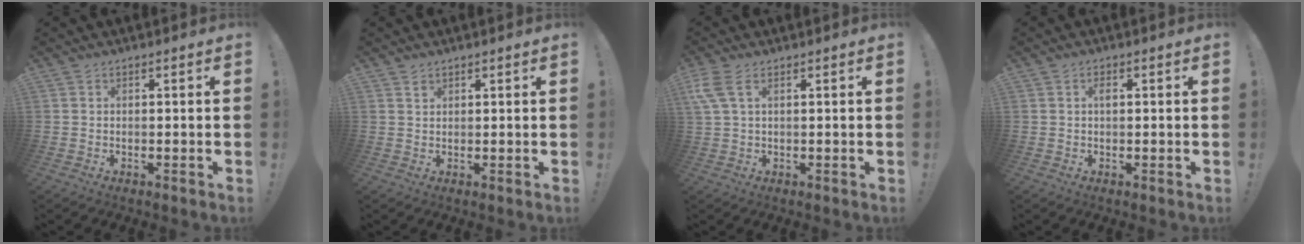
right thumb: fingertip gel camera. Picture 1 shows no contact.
{"total": 1.3, "force": [1.1, 0.6, 0.5], "torque": [0.006, -0.006, 0.017]}
{"total": 5.2, "force": [2.3, 1.9, 4.3], "torque": [-0.094, -0.002, 0.044]}
{"total": 1.0, "force": [0.2, 0.5, 0.8], "torque": [-0.009, 0.001, 0.002]}